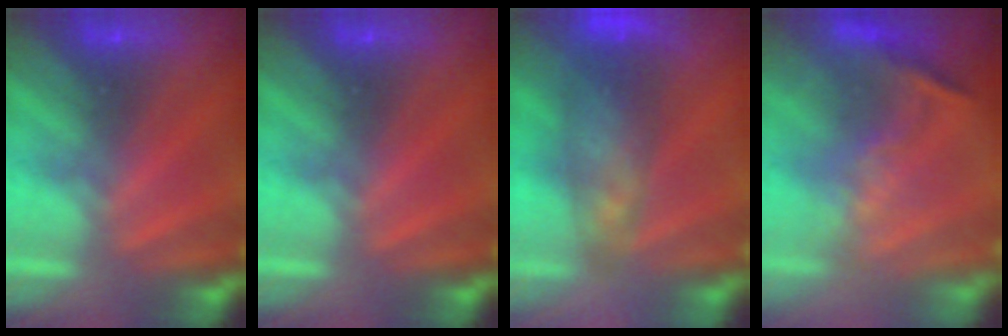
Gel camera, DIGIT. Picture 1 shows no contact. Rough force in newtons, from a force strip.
{"total": 0.0}
{"total": 6.9}
{"total": 1.1}